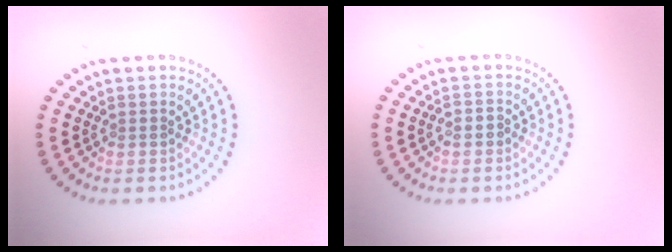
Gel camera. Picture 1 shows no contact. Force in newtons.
{"total": 1.1, "press": 1.0, "slide": 0.6}